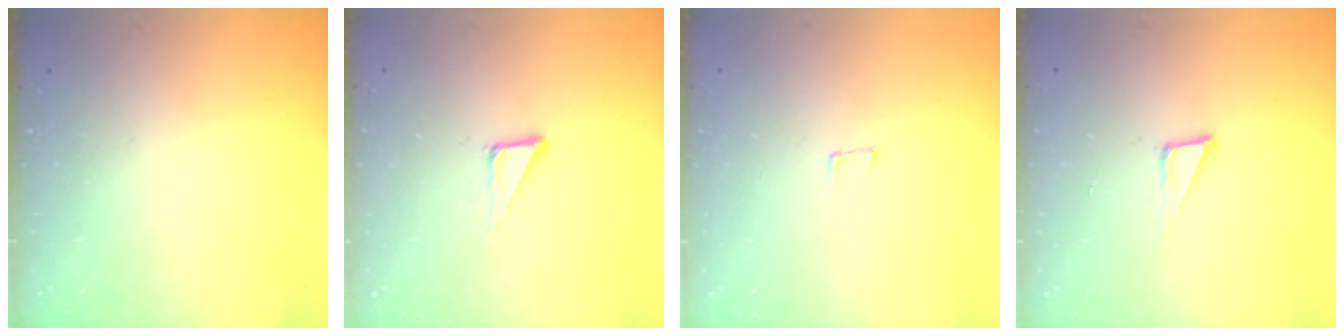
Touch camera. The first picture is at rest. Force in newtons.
{"total": 4.4, "press": 4.4, "slide": 0.1}
{"total": 4.3, "press": 4.3, "slide": 0.4}
{"total": 5.8, "press": 5.8, "slide": 0.2}